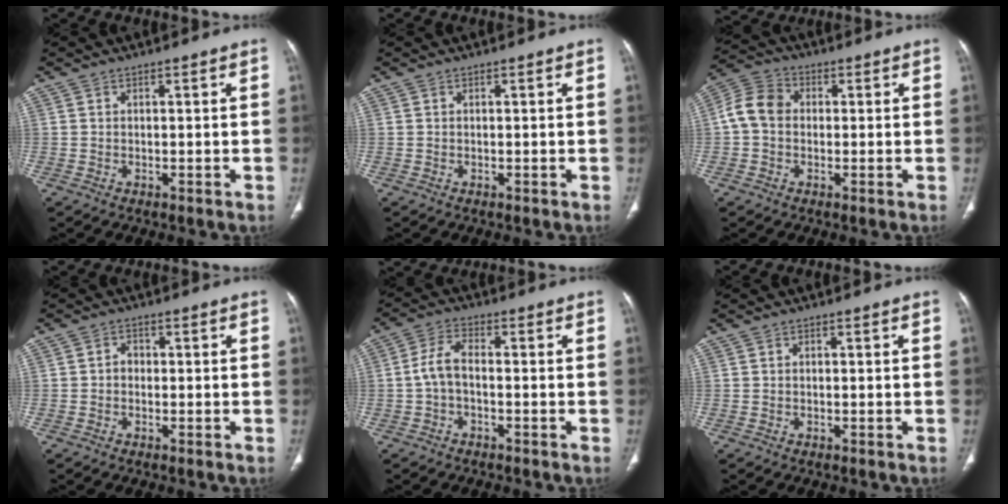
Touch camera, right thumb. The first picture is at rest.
{"total": 0.0}
{"total": 7.3, "force": [0.0, 5.8, 4.3], "torque": [-0.076, 0.023, -0.011]}
{"total": 1.7, "force": [-0.3, 1.4, 0.9], "torque": [-0.006, 0.008, -0.010]}
{"total": 4.9, "force": [-1.0, 2.5, 4.1], "torque": [-0.084, 0.019, -0.026]}
{"total": 0.0}